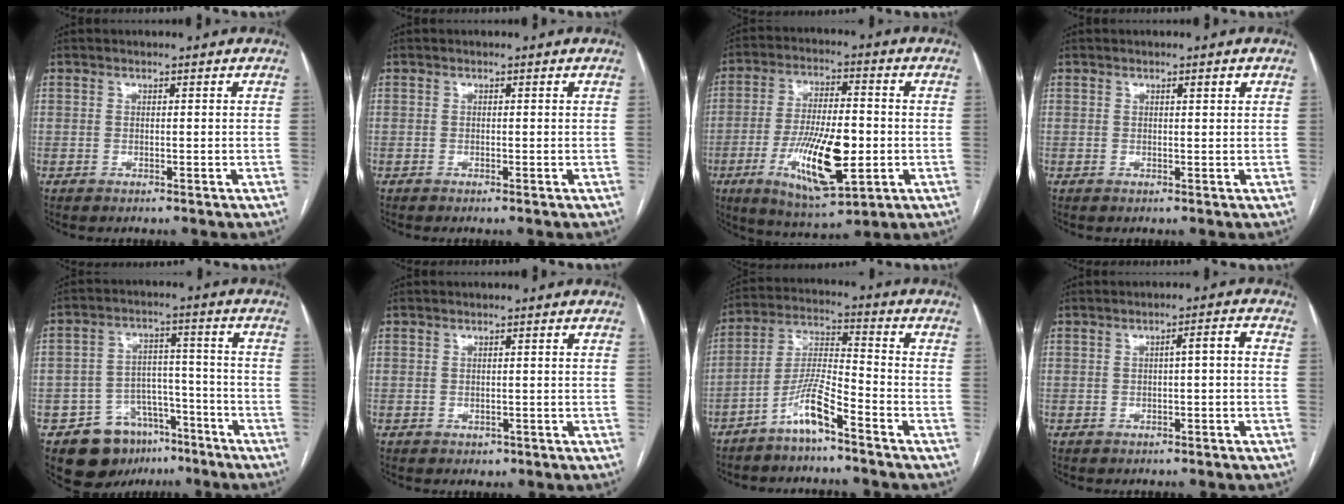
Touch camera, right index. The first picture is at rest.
{"total": 0.0}
{"total": 15.0, "force": [-3.7, 4.1, 14.0], "torque": [-0.260, -0.011, -0.056]}
{"total": 1.0, "force": [0.6, 0.1, 0.8], "torque": [-0.012, 0.001, 0.006]}
{"total": 11.4, "force": [-7.2, 7.8, 4.2], "torque": [-0.060, 0.034, -0.104]}
{"total": 0.9, "force": [-0.5, 0.8, 0.2], "torque": [-0.002, 0.002, -0.002]}
{"total": 7.5, "force": [-5.3, 0.5, 5.4], "torque": [-0.117, -0.001, -0.104]}
{"total": 2.3, "force": [-0.2, 0.4, 2.3], "torque": [-0.032, 0.010, -0.002]}